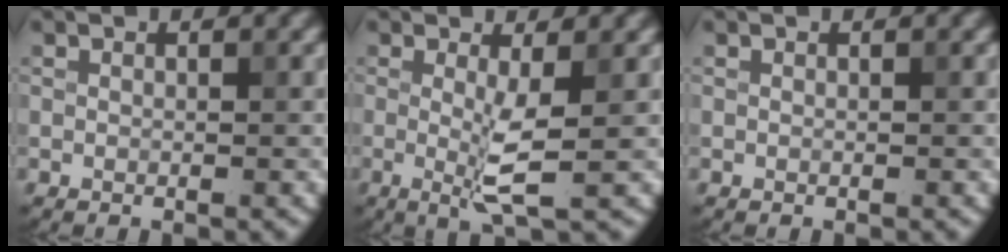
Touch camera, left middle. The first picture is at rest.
{"total": 3.3, "force": [-0.1, 0.4, 3.2], "torque": [-0.063, -0.011, -0.001]}
{"total": 0.0}